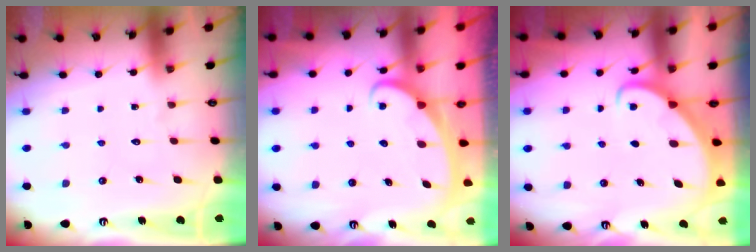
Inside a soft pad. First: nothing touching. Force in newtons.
{"total": 2.5, "press": 2.5, "slide": 0.4}
{"total": 2.0, "press": 2.0, "slide": 0.3}